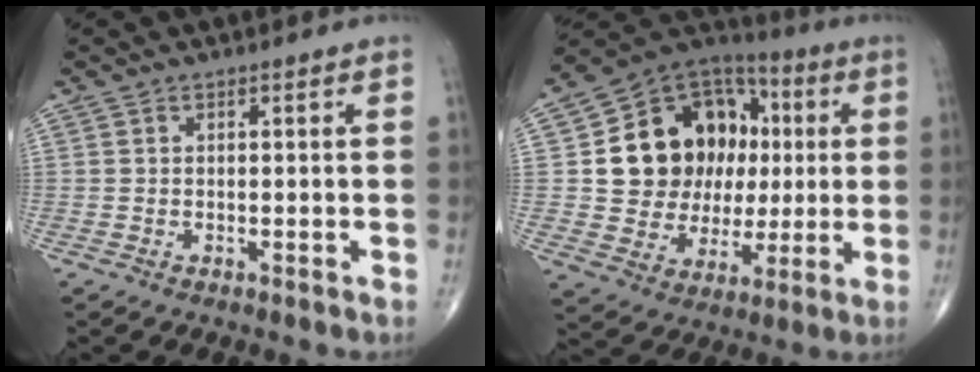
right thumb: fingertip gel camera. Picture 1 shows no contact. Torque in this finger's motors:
{"motor_torque": [0.94, 3.43, 0.73, -0.18, 0.10]}